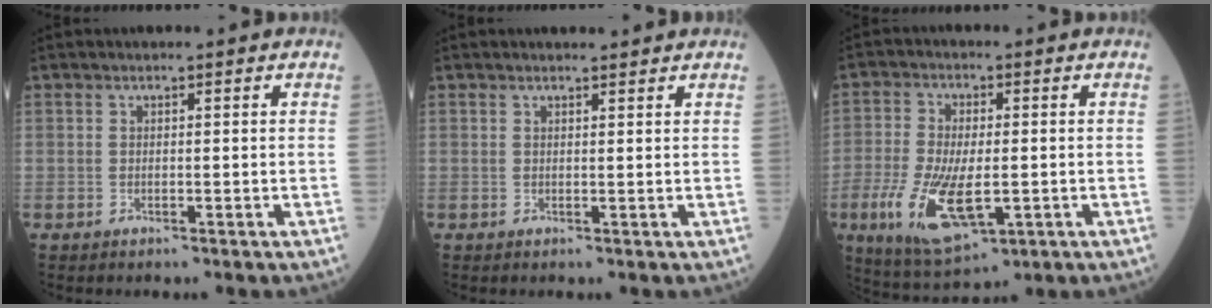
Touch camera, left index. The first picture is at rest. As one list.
[{"total": 2.1, "force": [2.1, 0.2, 0.4], "torque": [-0.010, 0.003, 0.027]}, {"total": 11.5, "force": [-3.0, 4.6, 10.1], "torque": [-0.206, -0.019, -0.044]}]